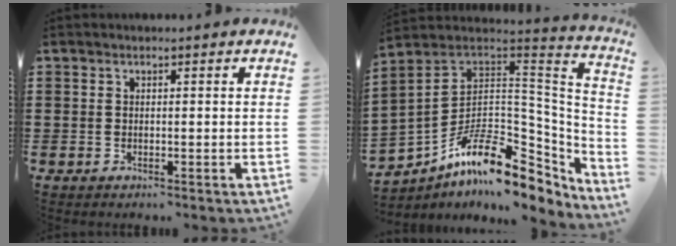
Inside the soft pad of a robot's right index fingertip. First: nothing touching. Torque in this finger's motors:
{"motor_torque": [0.08, -0.02, -0.12, -0.21]}